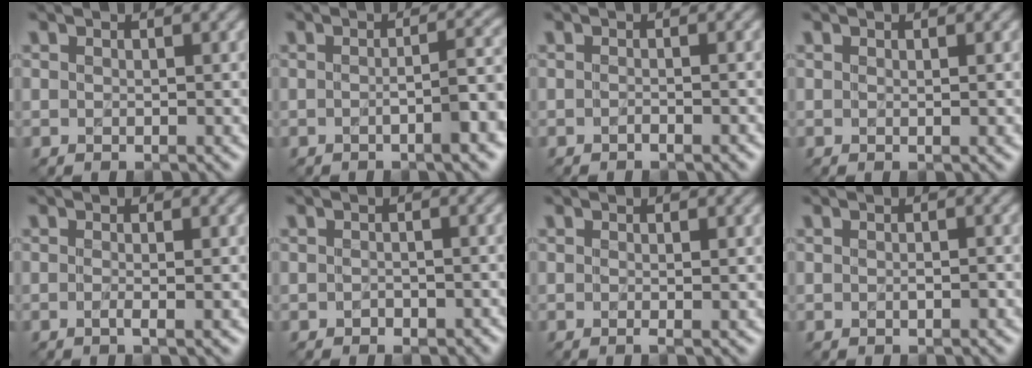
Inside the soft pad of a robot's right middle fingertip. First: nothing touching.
{"total": 3.8, "force": [-1.3, 0.6, 3.5], "torque": [-0.051, 0.010, -0.031]}
{"total": 0.9, "force": [-0.8, 0.0, 0.4], "torque": [-0.006, 0.002, -0.015]}
{"total": 0.8, "force": [0.1, 0.2, 0.8], "torque": [-0.005, 0.006, -0.002]}
{"total": 1.6, "force": [-0.3, 0.5, 1.4], "torque": [-0.015, -0.004, -0.013]}
{"total": 1.1, "force": [-0.8, 0.6, 0.5], "torque": [-0.008, 0.001, -0.014]}
{"total": 0.8, "force": [-0.2, 0.0, 0.7], "torque": [-0.010, -0.004, -0.008]}
{"total": 0.7, "force": [-0.4, 0.1, 0.6], "torque": [-0.011, 0.003, -0.007]}